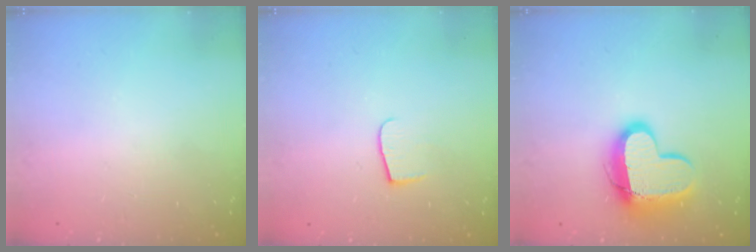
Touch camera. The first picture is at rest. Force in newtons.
{"total": 4.9, "press": 4.9, "slide": 0.5}
{"total": 14.4, "press": 14.4, "slide": 1.0}